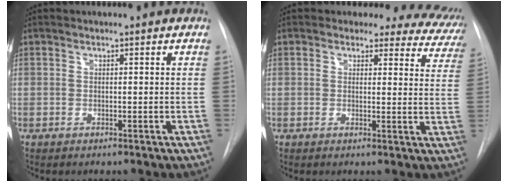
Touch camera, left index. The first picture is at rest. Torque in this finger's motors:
{"motor_torque": [1.07, -1.06, 0.03, 0.00]}